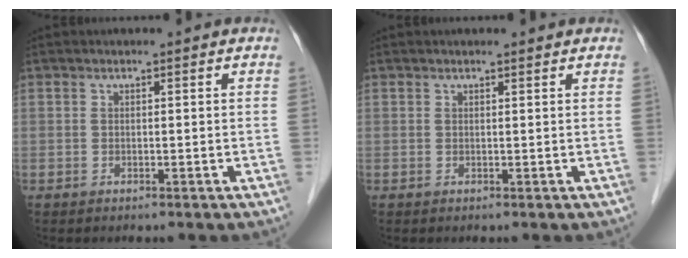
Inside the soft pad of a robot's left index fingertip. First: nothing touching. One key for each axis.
{"total": 1.6, "fx": 1.5, "fy": 0.2, "fz": 0.6, "tx": -0.009, "ty": 0.014, "tz": 0.021}